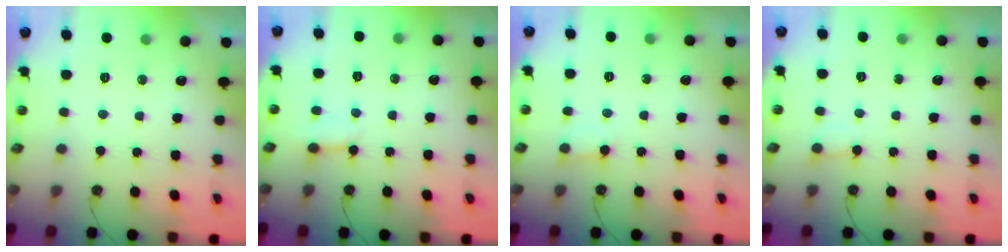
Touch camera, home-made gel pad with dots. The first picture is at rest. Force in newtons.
{"total": 2.7, "press": 2.7, "slide": 0.3}
{"total": 4.5, "press": 4.4, "slide": 0.5}
{"total": 3.7, "press": 3.7, "slide": 0.3}